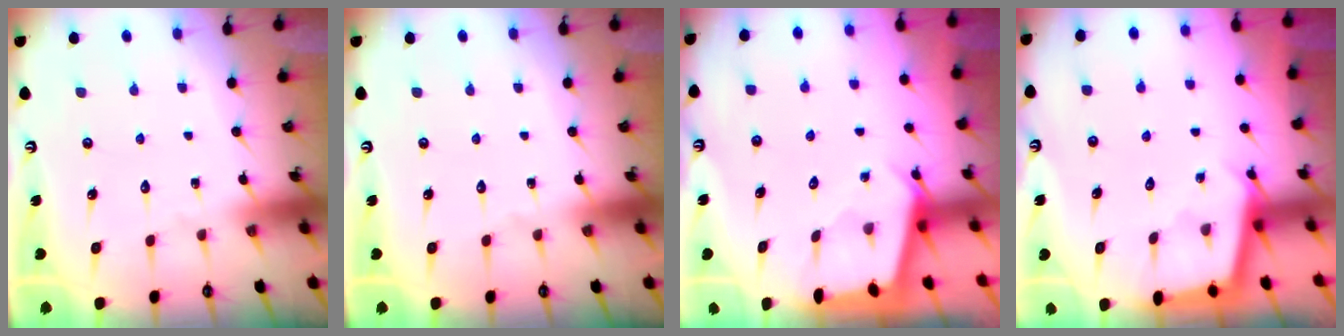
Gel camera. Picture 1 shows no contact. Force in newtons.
{"total": 0.0}
{"total": 2.5, "press": 2.5, "slide": 0.3}
{"total": 2.5, "press": 2.5, "slide": 0.2}